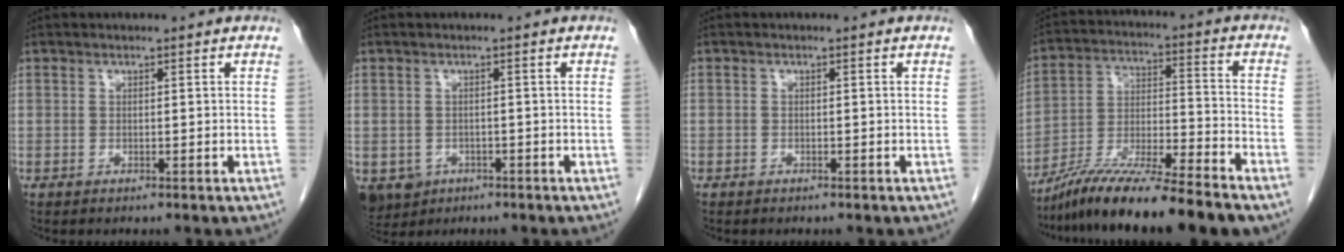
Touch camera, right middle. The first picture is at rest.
{"total": 7.1, "force": [-3.4, 5.8, 2.3], "torque": [-0.061, -0.001, -0.046]}
{"total": 0.5, "force": [-0.4, 0.3, 0.1], "torque": [-0.006, 0.003, -0.009]}
{"total": 14.1, "force": [-11.5, -0.4, 8.1], "torque": [-0.141, -0.012, -0.208]}